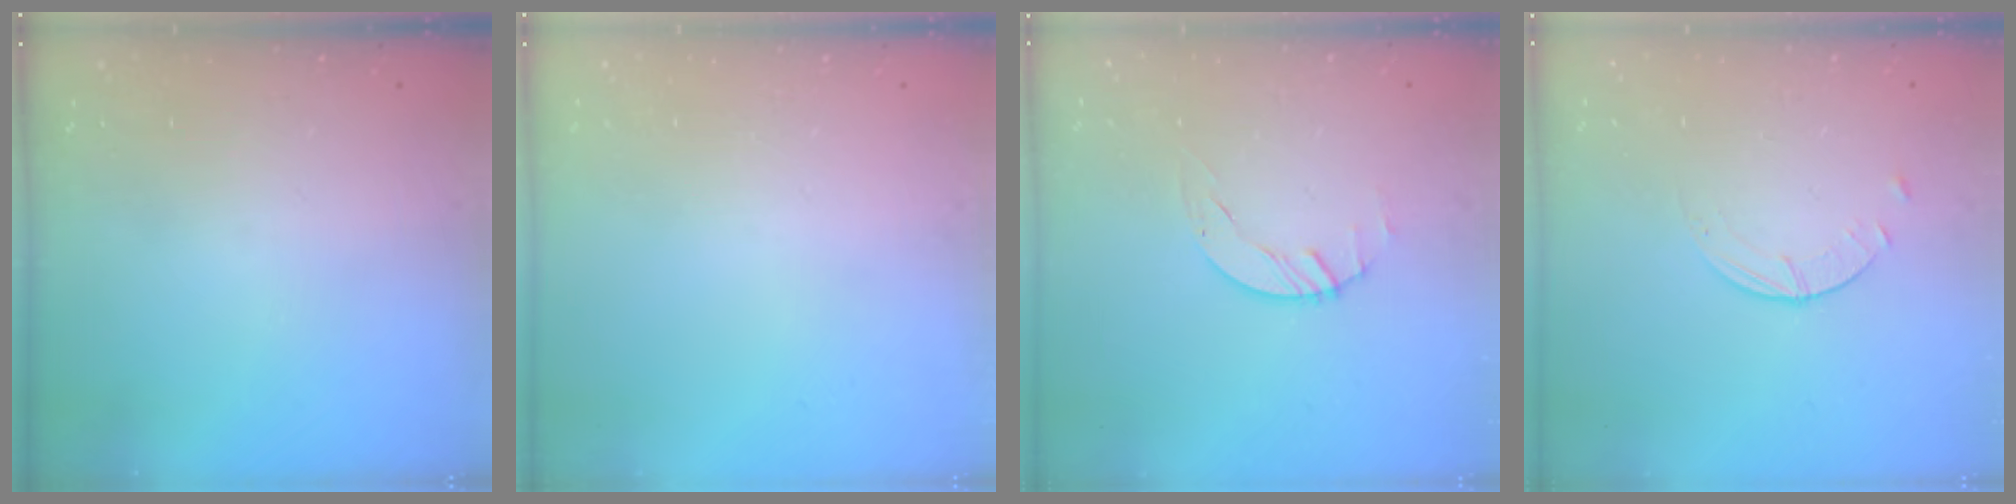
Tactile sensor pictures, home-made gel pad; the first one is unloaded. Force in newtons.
{"total": 0.0}
{"total": 1.7, "press": 1.7, "slide": 0.1}
{"total": 0.9, "press": 0.9, "slide": 0.1}